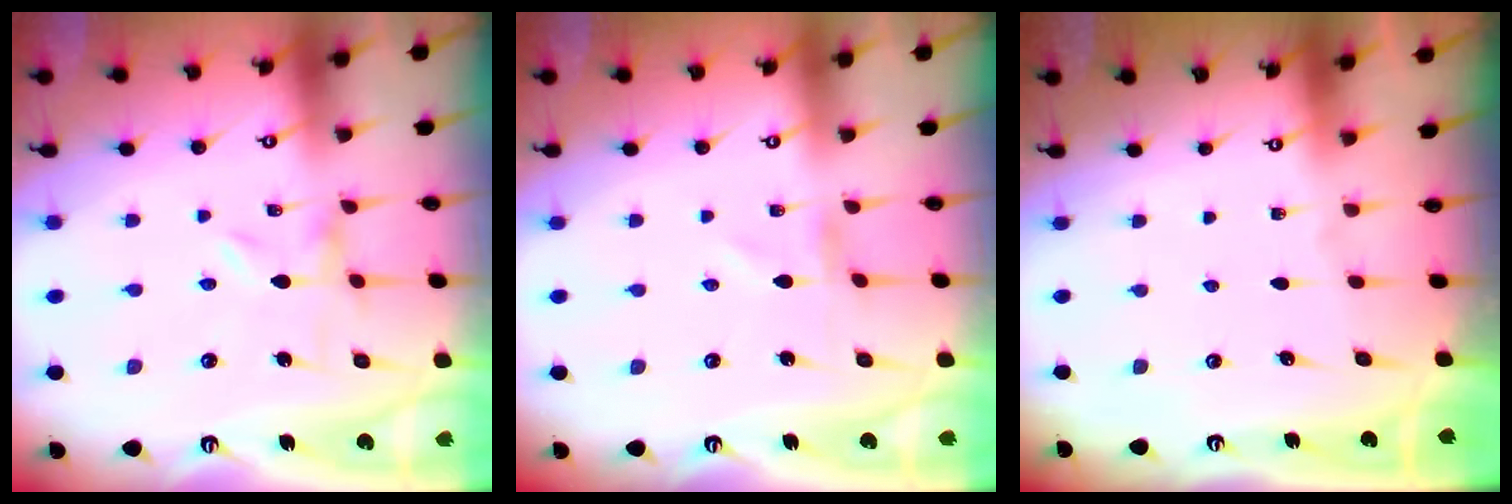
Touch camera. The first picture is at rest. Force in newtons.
{"total": 0.0}
{"total": 0.0}